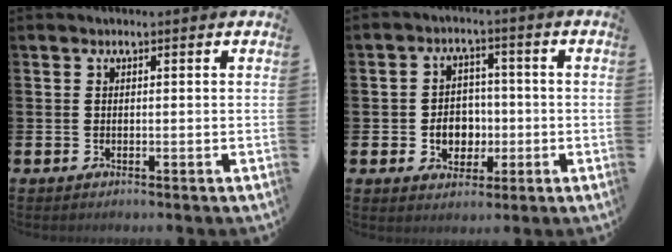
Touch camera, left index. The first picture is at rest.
{"total": 4.8, "force": [-0.9, 4.1, 2.2], "torque": [-0.036, 0.005, -0.024]}